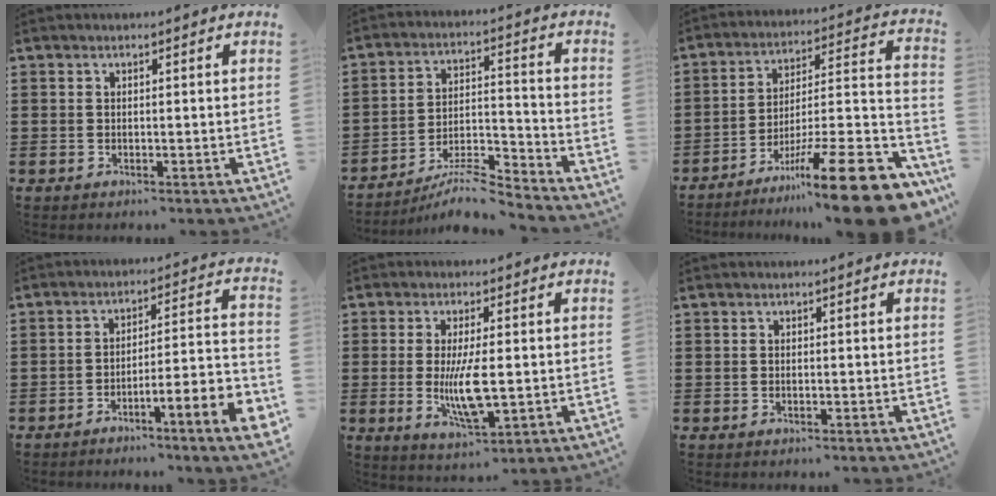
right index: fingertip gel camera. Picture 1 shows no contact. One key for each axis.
{"total": 8.1, "fx": -7.4, "fy": 0.8, "fz": 3.1, "tx": -0.047, "ty": 0.018, "tz": -0.141}
{"total": 16.1, "fx": -10.7, "fy": 1.8, "fz": 11.9, "tx": -0.152, "ty": 0.032, "tz": -0.181}
{"total": 6.7, "fx": -4.8, "fy": -0.1, "fz": 4.7, "tx": -0.074, "ty": -0.011, "tz": -0.093}
{"total": 7.7, "fx": -0.7, "fy": 2.3, "fz": 7.3, "tx": -0.155, "ty": -0.012, "tz": -0.017}
{"total": 0.0}